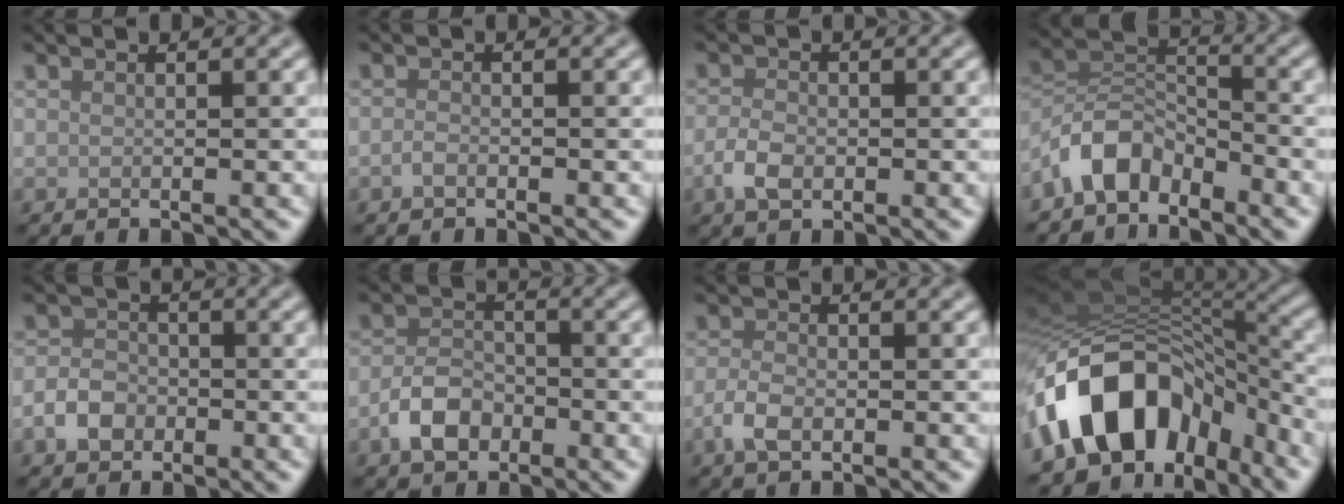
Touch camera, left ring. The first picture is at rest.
{"total": 0.9, "force": [-0.5, 0.4, 0.6], "torque": [-0.013, 0.000, -0.012]}
{"total": 2.6, "force": [-0.9, 1.6, 1.8], "torque": [-0.037, -0.002, -0.021]}
{"total": 5.2, "force": [-3.8, 2.8, 2.3], "torque": [-0.040, 0.009, -0.085]}
{"total": 2.8, "force": [-1.3, 2.0, 1.3], "torque": [-0.021, 0.003, -0.029]}
{"total": 3.8, "force": [-1.9, 2.4, 2.2], "torque": [-0.038, 0.005, -0.043]}
{"total": 2.4, "force": [-0.9, 1.3, 1.8], "torque": [-0.037, -0.001, -0.022]}
{"total": 13.6, "force": [-5.4, 9.0, 8.5], "torque": [-0.153, 0.012, -0.099]}